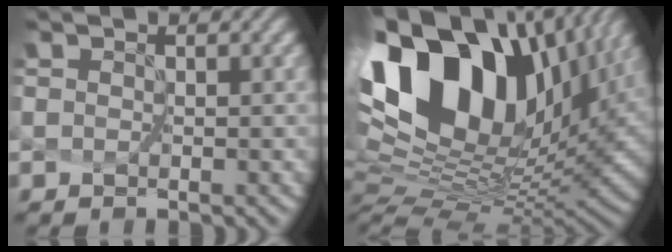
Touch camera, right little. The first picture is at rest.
{"total": 18.2, "force": [7.7, 8.8, 14.0], "torque": [-0.260, 0.049, 0.128]}